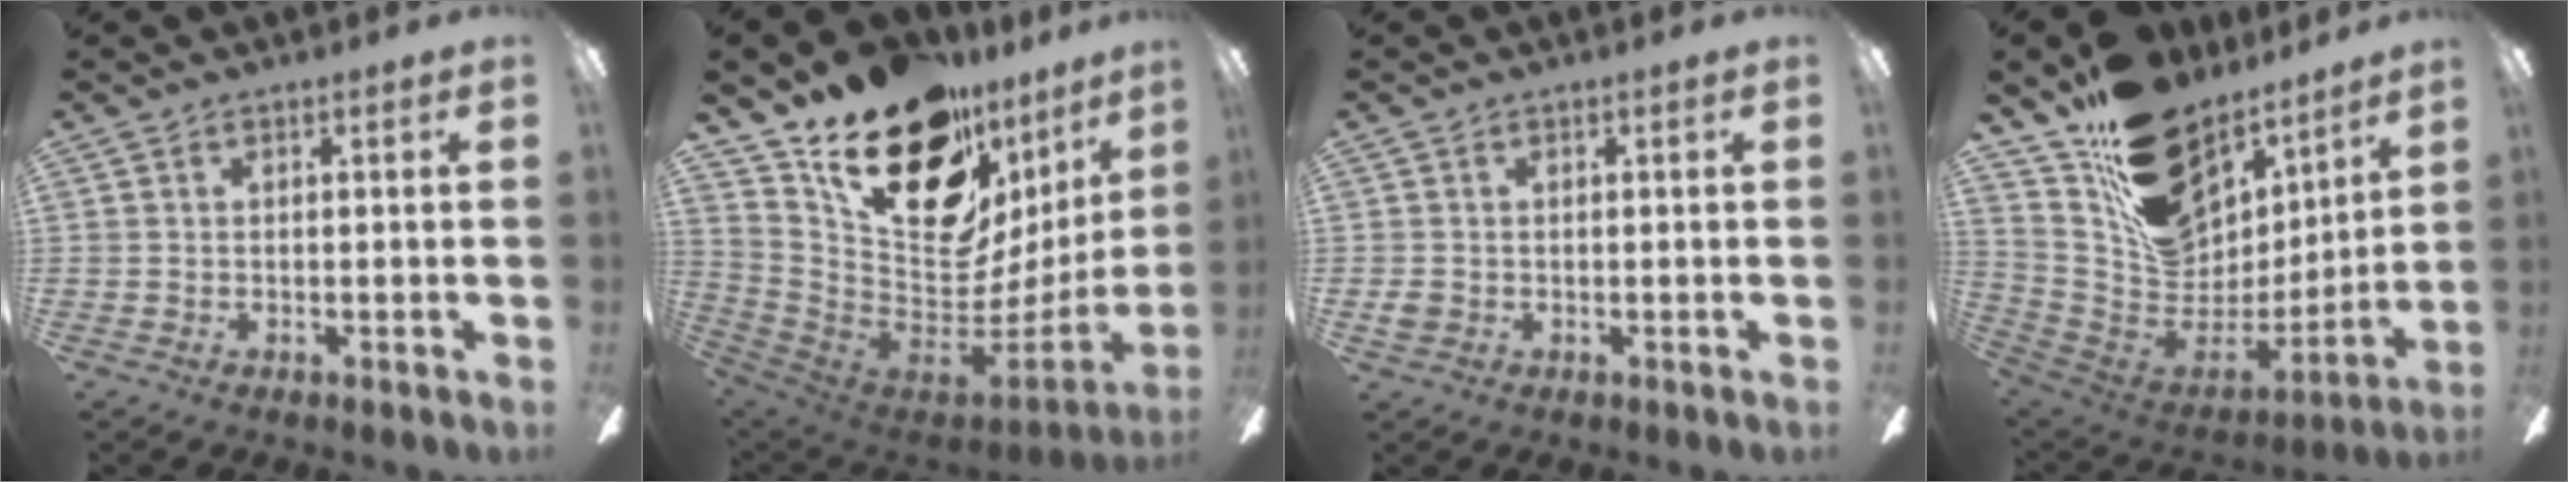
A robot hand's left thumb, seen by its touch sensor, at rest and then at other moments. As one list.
[{"total": 24.1, "force": [14.8, 13.1, 13.7], "torque": [-0.212, -0.092, 0.281]}, {"total": 1.8, "force": [0.1, 1.7, 0.6], "torque": [0.000, 0.002, 0.000]}, {"total": 19.0, "force": [12.6, 11.8, 7.9], "torque": [-0.141, -0.093, 0.243]}]